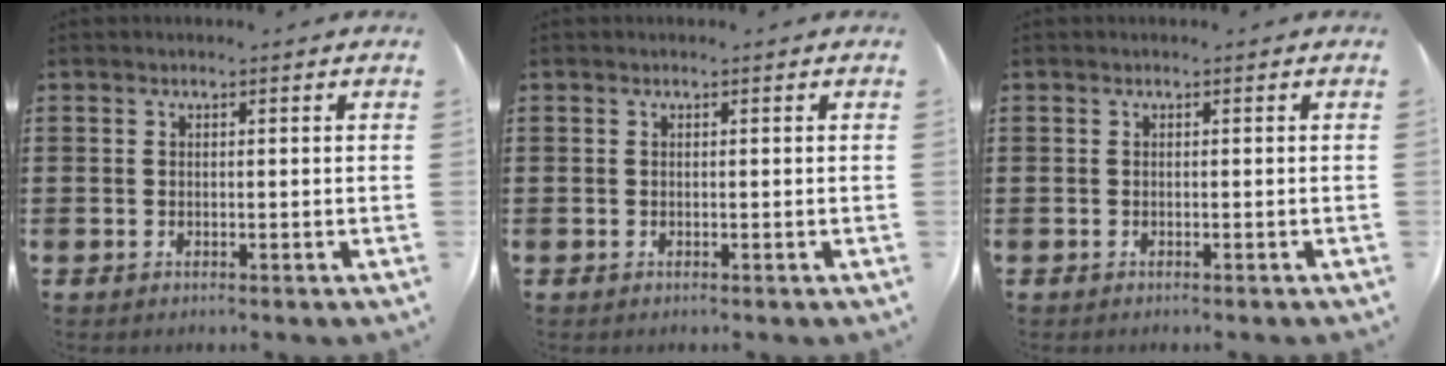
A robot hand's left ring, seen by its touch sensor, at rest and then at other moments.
{"total": 0.0}
{"total": 0.0}